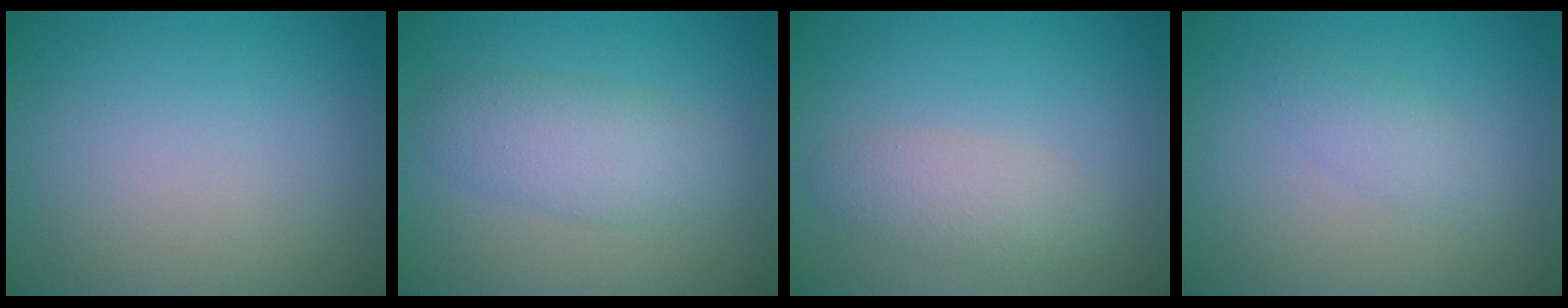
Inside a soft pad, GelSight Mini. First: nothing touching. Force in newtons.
{"total": 3.5, "press": 3.5, "slide": 0.1}
{"total": 2.4, "press": 2.4, "slide": 0.1}
{"total": 1.5, "press": 1.5, "slide": 0.1}